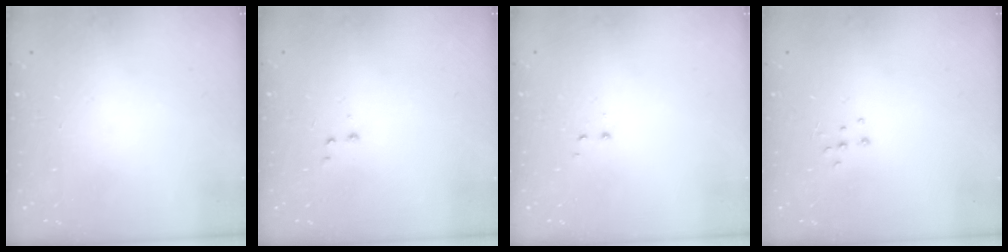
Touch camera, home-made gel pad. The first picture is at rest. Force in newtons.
{"total": 2.6, "press": 2.5, "slide": 0.6}
{"total": 1.2, "press": 1.1, "slide": 0.5}
{"total": 4.3, "press": 4.3, "slide": 0.4}